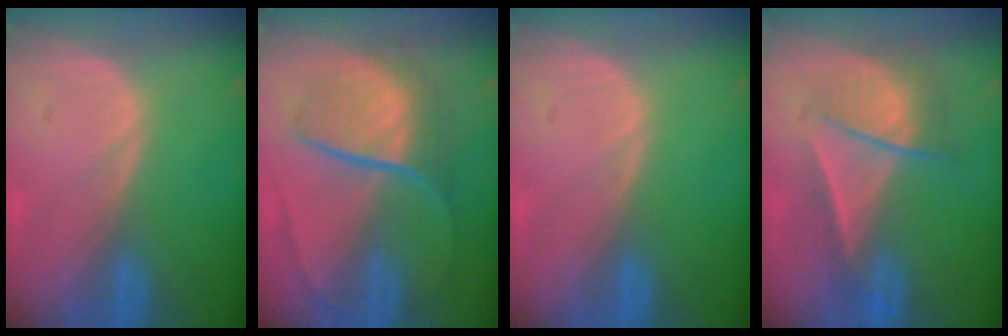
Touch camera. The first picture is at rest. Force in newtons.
{"total": 8.8, "press": 7.7, "slide": 4.2}
{"total": 0.0}
{"total": 6.4, "press": 6.1, "slide": 2.1}